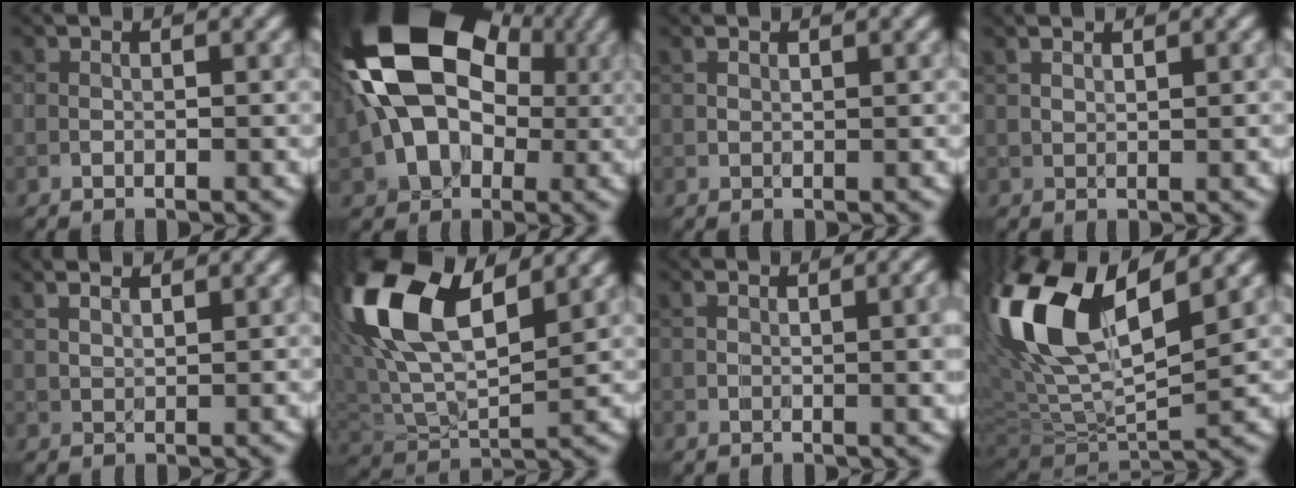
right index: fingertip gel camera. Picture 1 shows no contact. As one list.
[{"total": 17.7, "force": [2.0, 12.4, 12.5], "torque": [-0.185, 0.025, 0.003]}, {"total": 0.5, "force": [0.5, -0.1, -0.2], "torque": [0.001, -0.001, 0.009]}, {"total": 1.4, "force": [1.1, 0.3, 0.7], "torque": [-0.018, 0.003, 0.024]}, {"total": 2.2, "force": [2.0, 0.6, 0.9], "torque": [-0.022, 0.004, 0.027]}, {"total": 12.8, "force": [5.2, 5.9, 10.0], "torque": [-0.215, 0.018, 0.095]}, {"total": 4.3, "force": [1.0, 1.7, 3.8], "torque": [-0.049, -0.003, 0.022]}, {"total": 15.3, "force": [5.1, 6.5, 12.8], "torque": [-0.286, 0.024, 0.088]}]